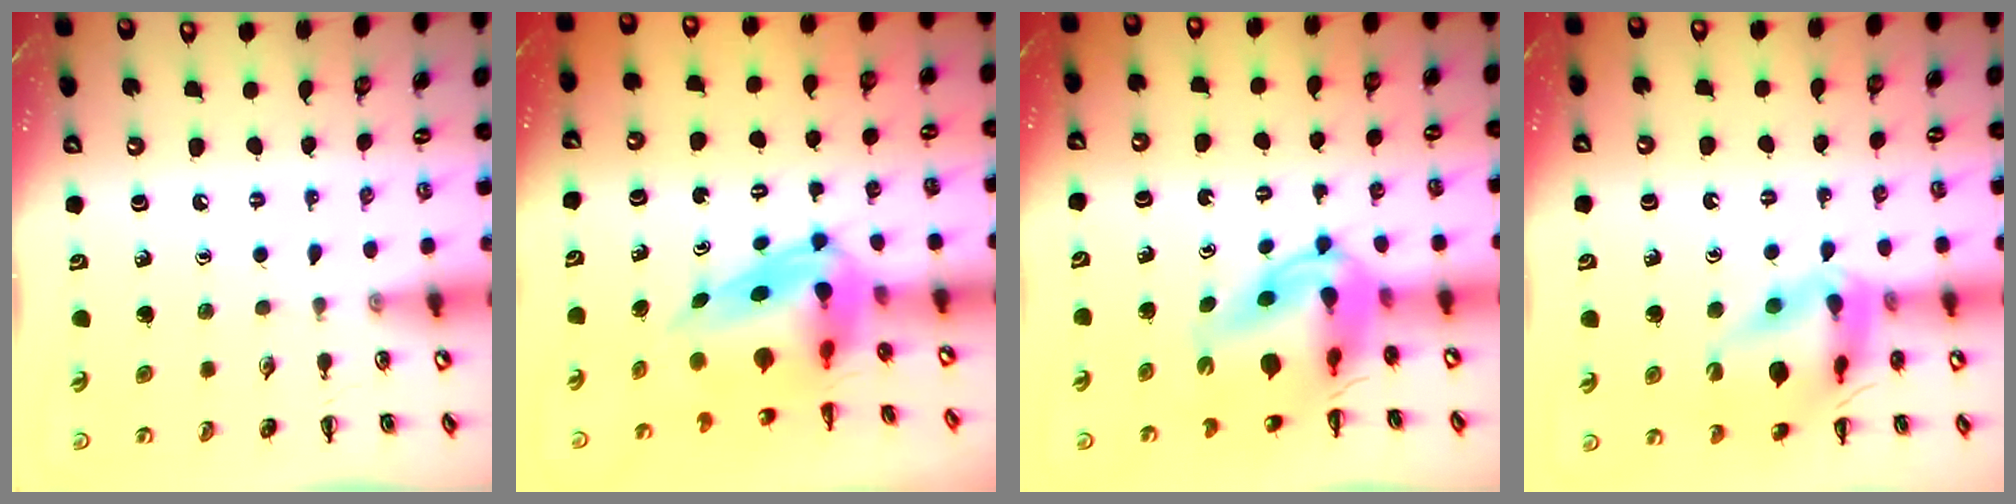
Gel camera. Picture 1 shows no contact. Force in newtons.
{"total": 7.3, "press": 6.9, "slide": 2.3}
{"total": 12.6, "press": 12.1, "slide": 3.5}
{"total": 15.7, "press": 15.5, "slide": 2.3}